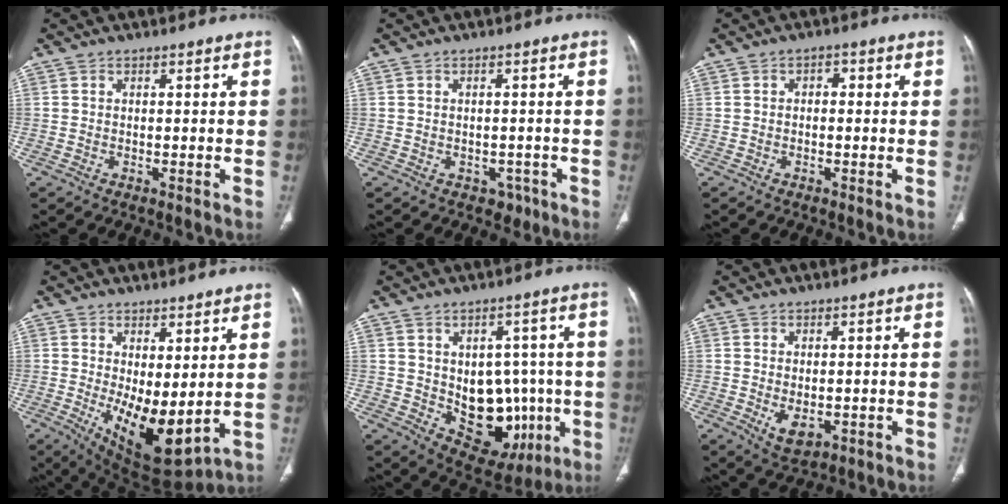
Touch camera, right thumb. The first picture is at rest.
{"total": 2.5, "force": [-1.3, 2.0, 0.9], "torque": [0.005, 0.007, -0.011]}
{"total": 1.8, "force": [0.1, 1.2, 1.2], "torque": [-0.008, 0.006, -0.006]}
{"total": 11.9, "force": [0.0, 5.1, 10.8], "torque": [-0.166, -0.031, 0.020]}
{"total": 15.5, "force": [-2.1, 10.7, 11.1], "torque": [-0.096, 0.008, 0.003]}
{"total": 4.5, "force": [-0.9, 2.6, 3.6], "torque": [-0.054, -0.008, -0.001]}